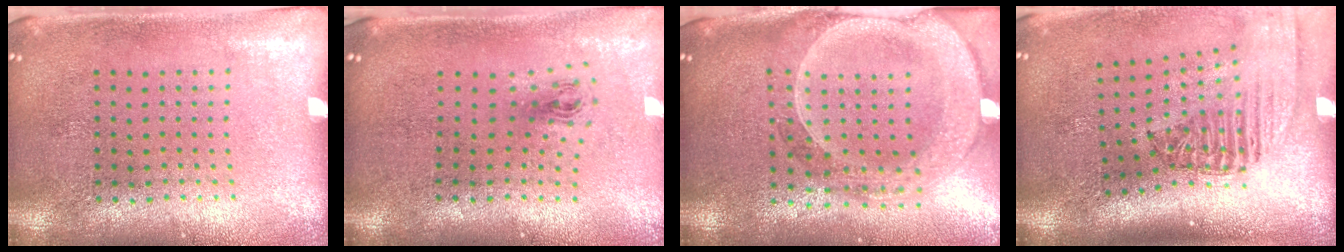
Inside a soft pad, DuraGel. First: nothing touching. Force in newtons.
{"total": 0.8, "press": 0.4, "slide": 0.8}
{"total": 2.7, "press": 2.4, "slide": 1.1}
{"total": 2.4, "press": 1.8, "slide": 1.7}